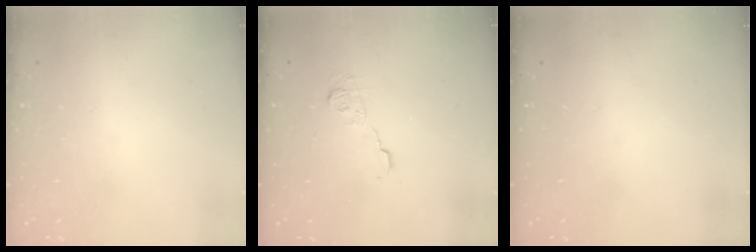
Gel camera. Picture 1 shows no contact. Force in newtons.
{"total": 7.3, "press": 7.2, "slide": 0.4}
{"total": 0.0}